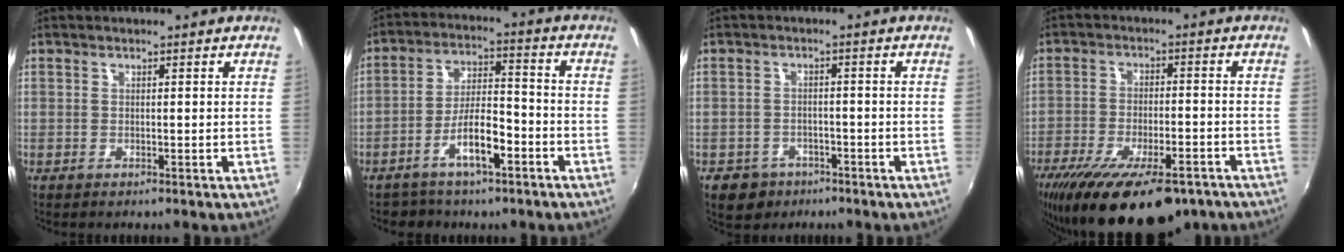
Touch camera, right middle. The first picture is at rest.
{"total": 7.6, "force": [-4.4, 3.0, 5.4], "torque": [-0.098, 0.019, -0.067]}
{"total": 6.1, "force": [-3.7, 4.5, 1.7], "torque": [-0.054, -0.002, -0.052]}
{"total": 20.6, "force": [-14.5, 7.1, 12.8], "torque": [-0.245, -0.050, -0.215]}